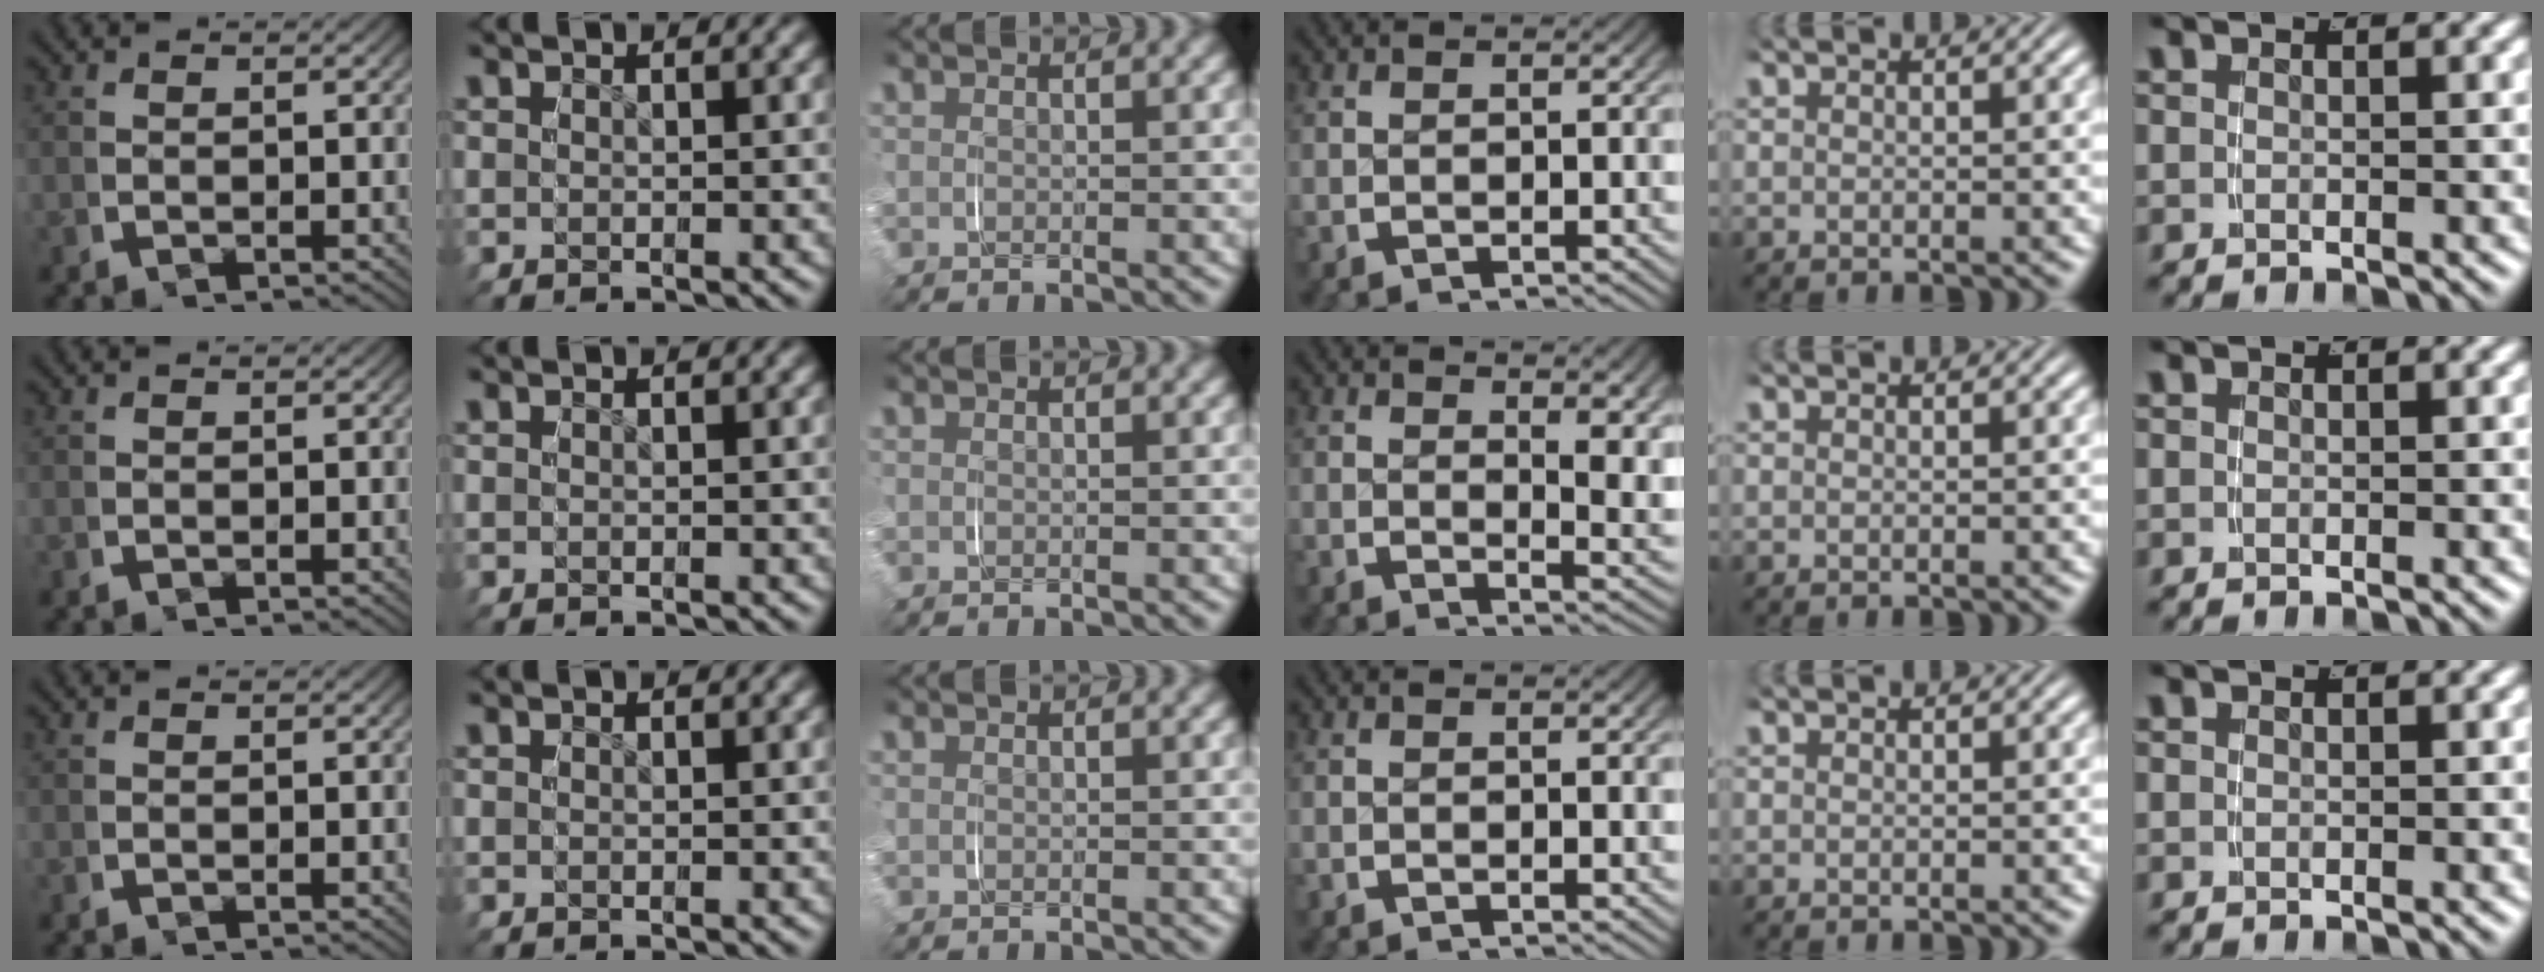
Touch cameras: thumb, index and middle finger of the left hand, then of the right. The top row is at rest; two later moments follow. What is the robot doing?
{"motion": "grasp_and_lifting", "object": "jewelry box"}